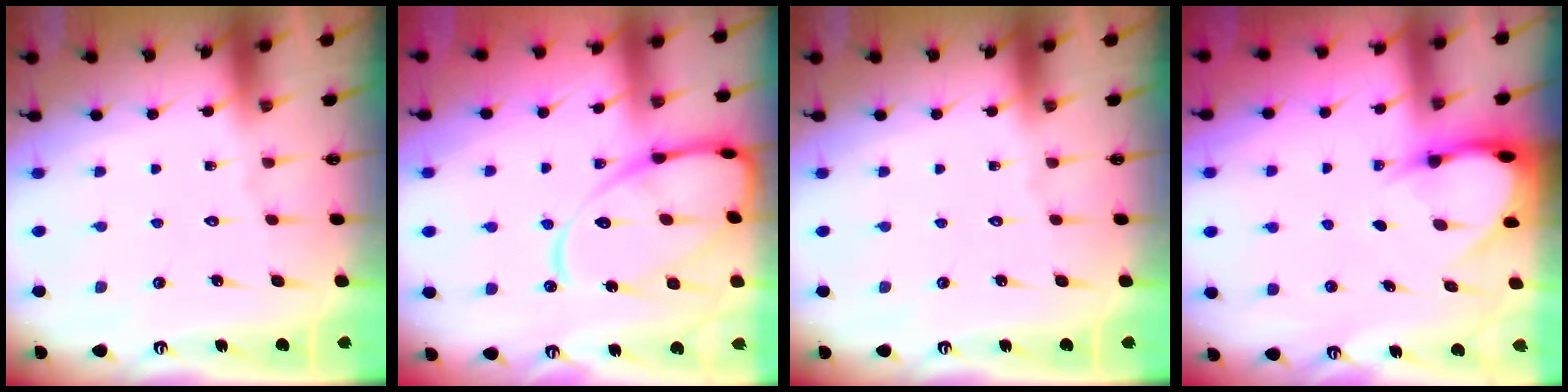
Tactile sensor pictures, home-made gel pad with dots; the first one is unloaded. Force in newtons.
{"total": 16.0, "press": 16.0, "slide": 1.7}
{"total": 0.0}
{"total": 3.8, "press": 3.8, "slide": 0.3}